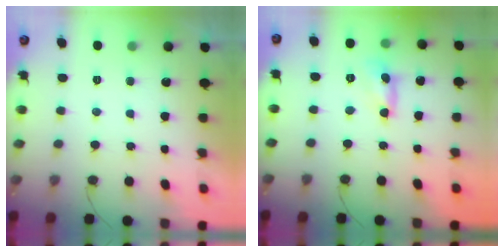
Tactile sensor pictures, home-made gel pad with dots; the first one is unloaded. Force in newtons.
{"total": 1.8, "press": 1.8, "slide": 0.2}